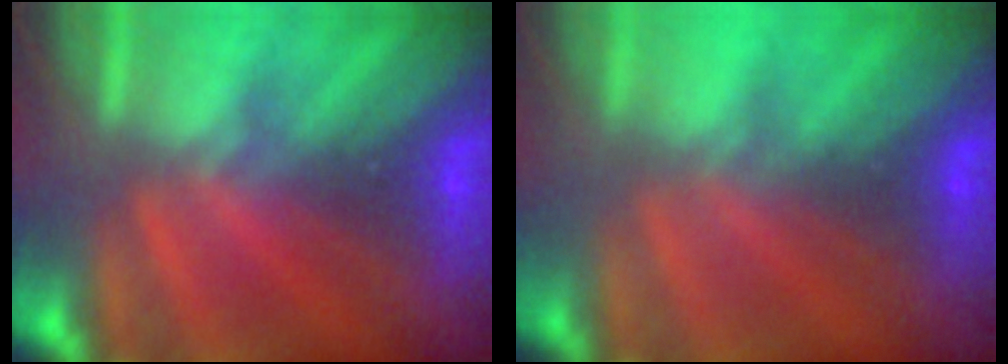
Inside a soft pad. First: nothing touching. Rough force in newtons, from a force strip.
{"total": 4.7}